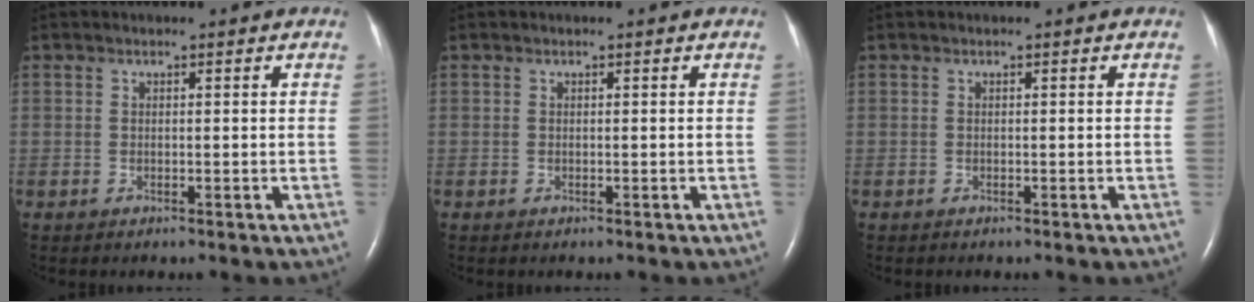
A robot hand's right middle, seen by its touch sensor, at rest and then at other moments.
{"total": 0.0}
{"total": 0.0}